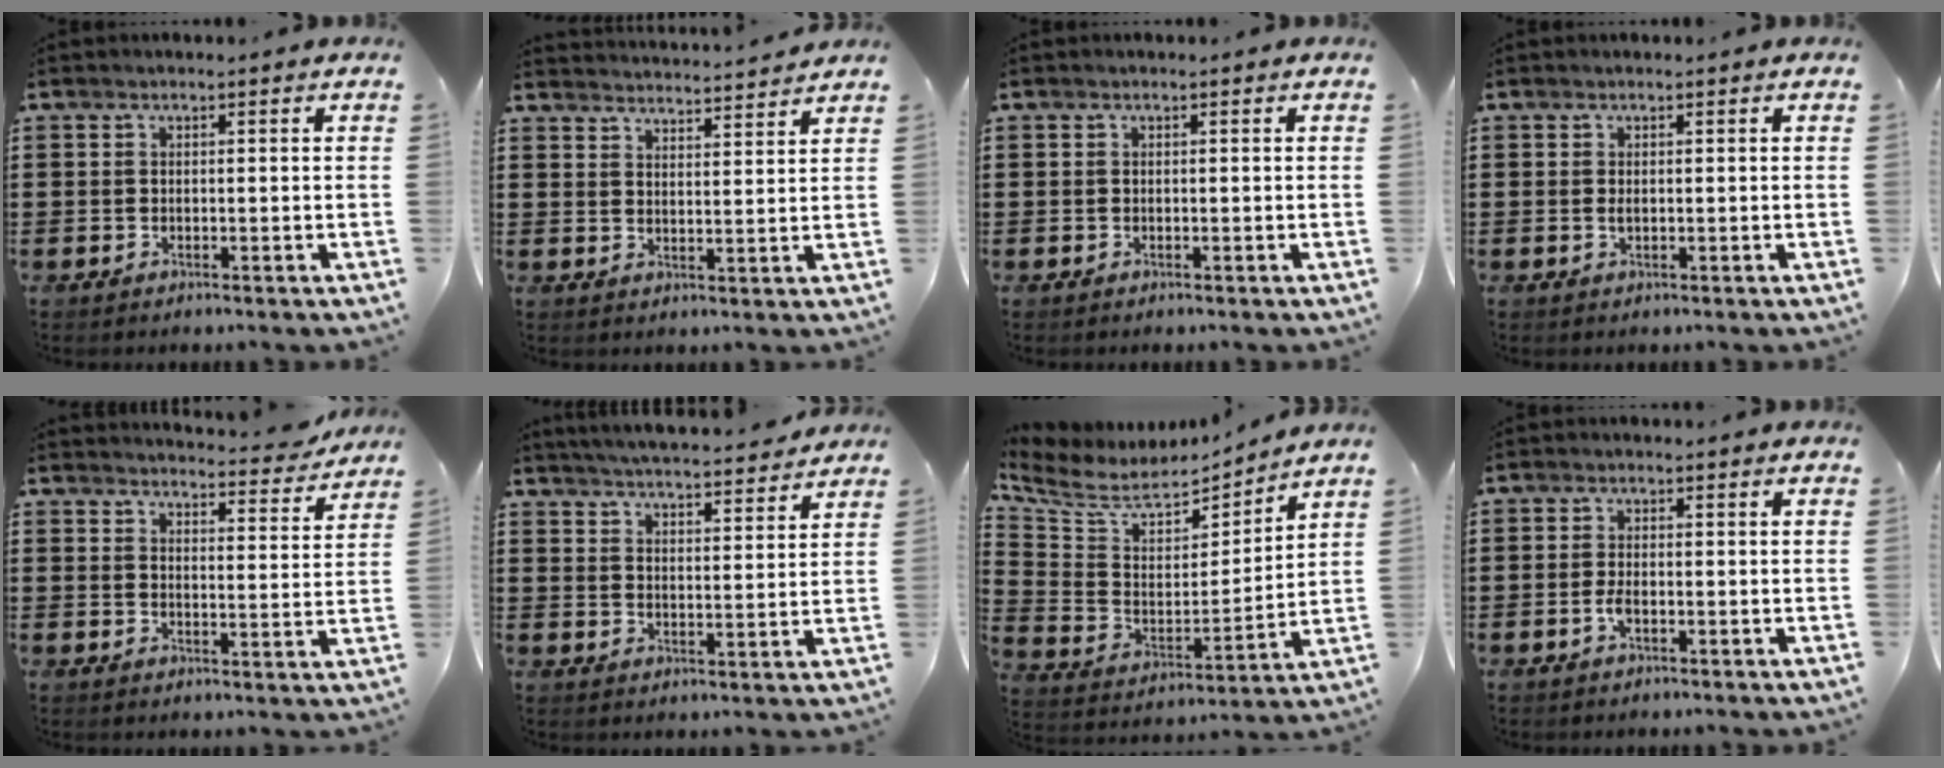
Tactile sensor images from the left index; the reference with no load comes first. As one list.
[{"total": 3.4, "force": [3.3, -0.6, -0.2], "torque": [-0.007, -0.024, 0.057]}, {"total": 0.0}, {"total": 0.7, "force": [0.1, 0.3, 0.7], "torque": [-0.015, 0.000, 0.002]}, {"total": 4.2, "force": [4.1, -0.2, 0.4], "torque": [-0.018, -0.030, 0.070]}, {"total": 4.7, "force": [4.7, -0.5, 0.5], "torque": [-0.030, -0.032, 0.081]}, {"total": 7.6, "force": [6.5, 2.9, 2.6], "torque": [-0.088, -0.046, 0.113]}, {"total": 2.0, "force": [-0.6, 0.7, 1.7], "torque": [-0.049, -0.005, -0.016]}]